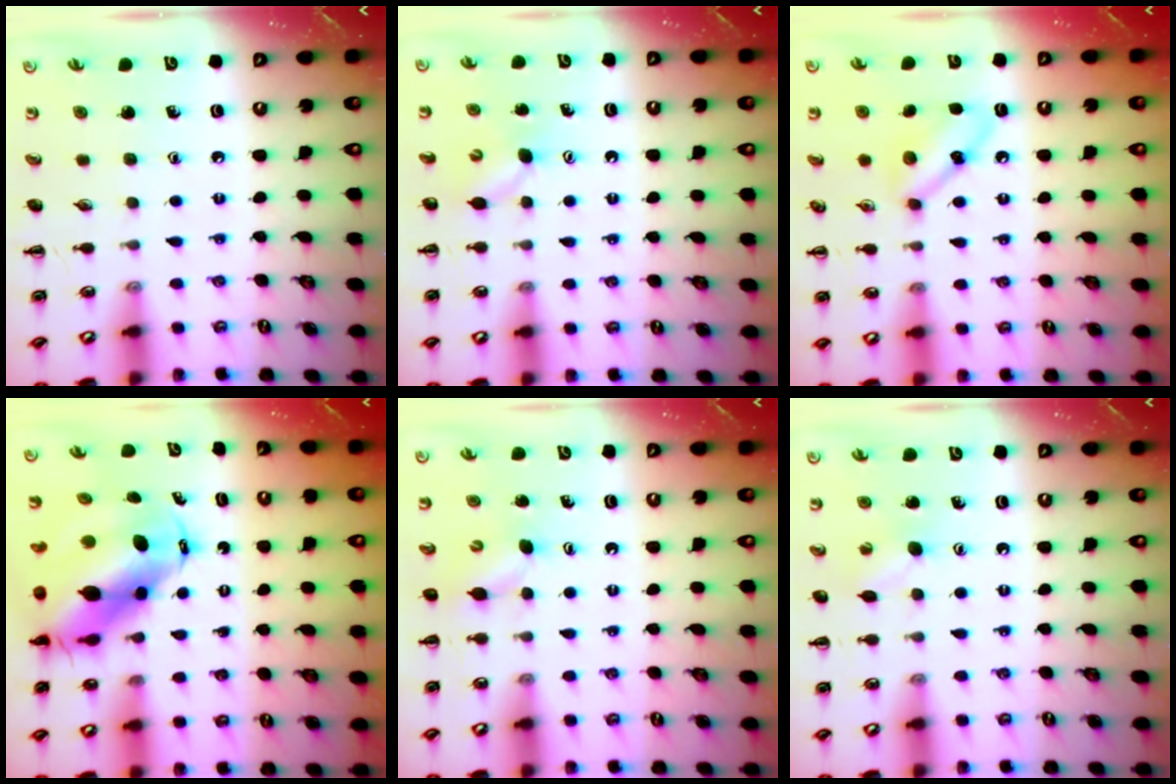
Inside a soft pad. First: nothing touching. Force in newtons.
{"total": 4.7, "press": 4.6, "slide": 1.1}
{"total": 7.2, "press": 7.0, "slide": 1.7}
{"total": 10.7, "press": 10.3, "slide": 2.8}
{"total": 3.1, "press": 3.0, "slide": 0.7}
{"total": 4.0, "press": 3.9, "slide": 0.8}